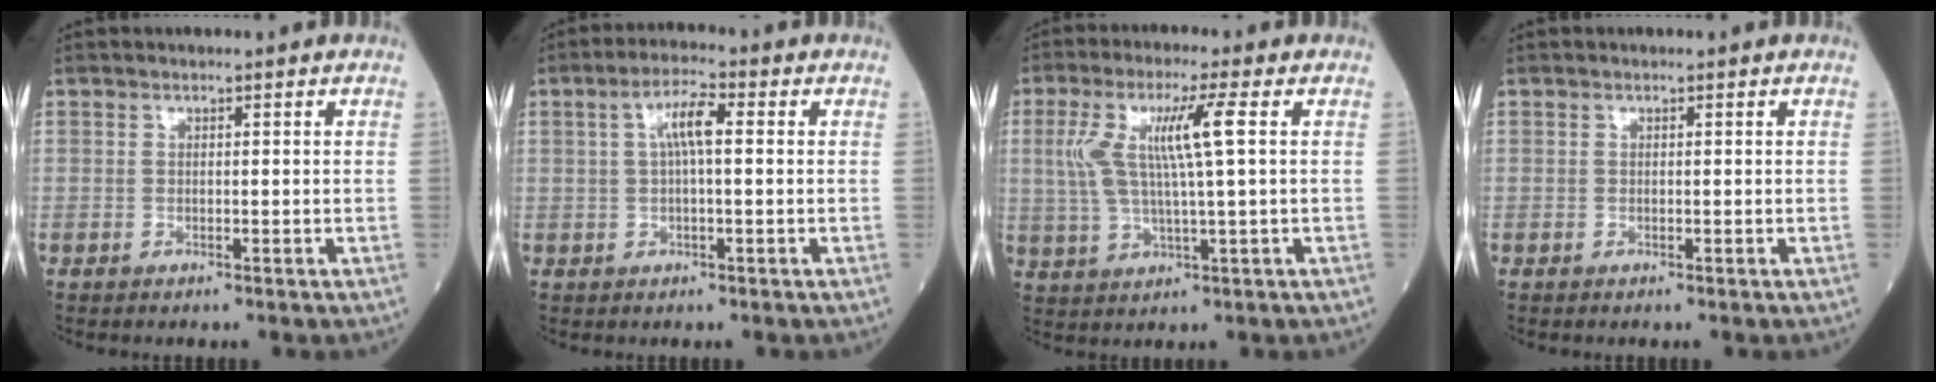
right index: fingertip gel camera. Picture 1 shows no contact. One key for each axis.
{"total": 4.9, "fx": 0.9, "fy": 0.9, "fz": 4.8, "tx": -0.089, "ty": 0.016, "tz": 0.014}
{"total": 8.8, "fx": 1.9, "fy": 0.2, "fz": 8.5, "tx": -0.187, "ty": 0.012, "tz": 0.041}
{"total": 0.0}